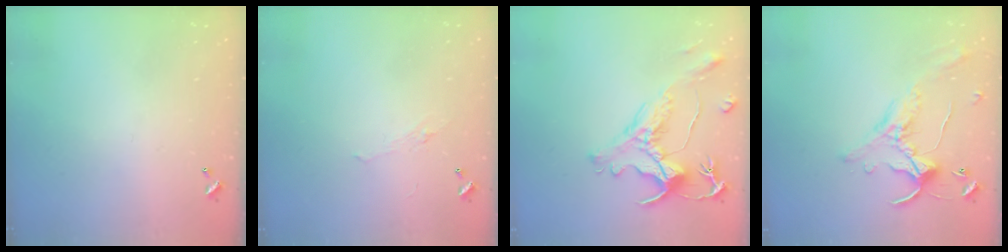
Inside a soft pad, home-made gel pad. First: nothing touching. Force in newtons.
{"total": 0.9, "press": 0.5, "slide": 0.7}
{"total": 2.8, "press": 2.5, "slide": 1.3}
{"total": 0.9, "press": 0.1, "slide": 0.9}